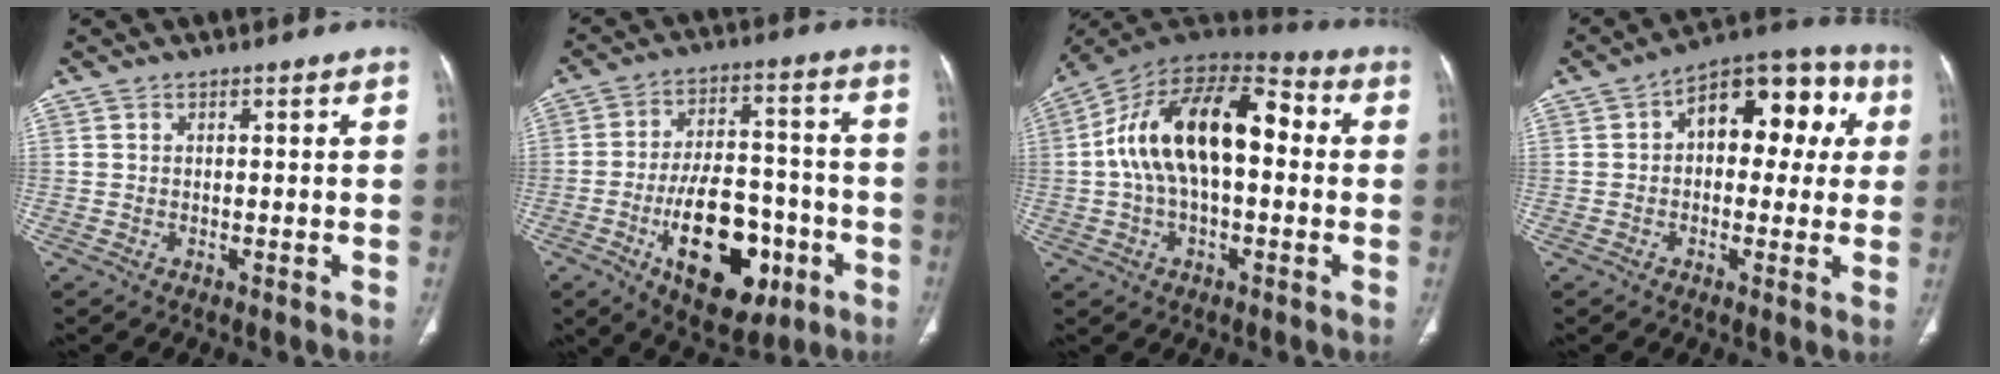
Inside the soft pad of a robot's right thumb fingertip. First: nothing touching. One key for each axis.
{"total": 18.5, "fx": -7.0, "fy": 9.9, "fz": 14.0, "tx": -0.186, "ty": 0.035, "tz": -0.099}
{"total": 20.2, "fx": 1.5, "fy": 10.8, "fz": 17.0, "tx": -0.288, "ty": 0.047, "tz": 0.015}
{"total": 14.9, "fx": 3.1, "fy": 8.9, "fz": 11.6, "tx": -0.106, "ty": 0.038, "tz": 0.036}